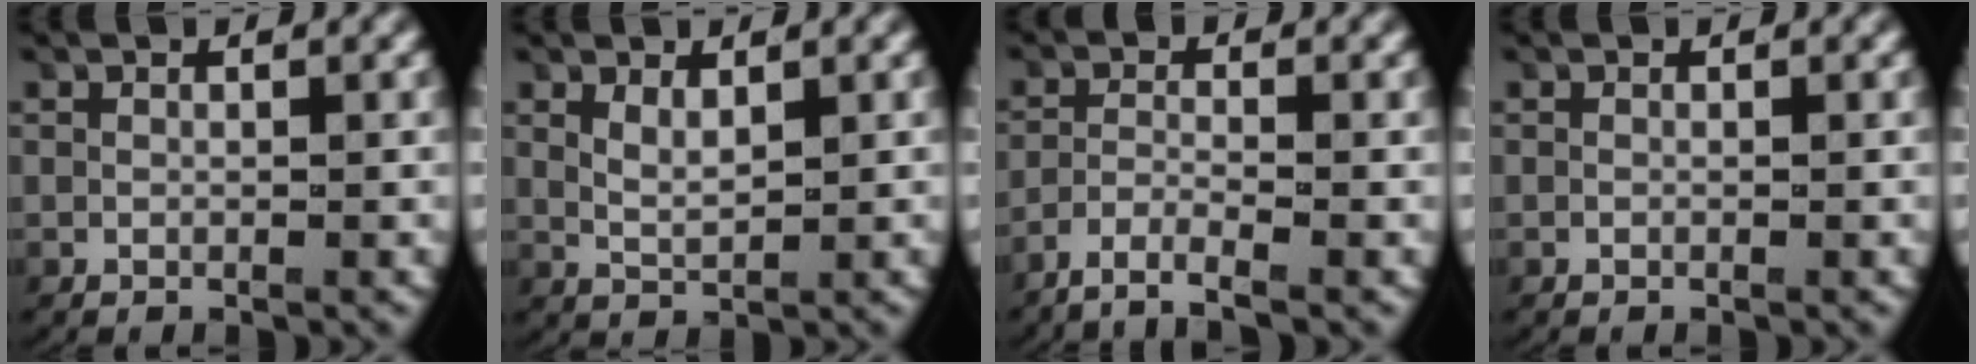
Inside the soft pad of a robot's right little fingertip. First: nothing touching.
{"total": 1.7, "force": [0.8, 0.6, 1.3], "torque": [-0.029, -0.007, 0.023]}
{"total": 4.1, "force": [-3.4, 0.6, 2.2], "torque": [-0.042, -0.010, -0.056]}
{"total": 0.0}